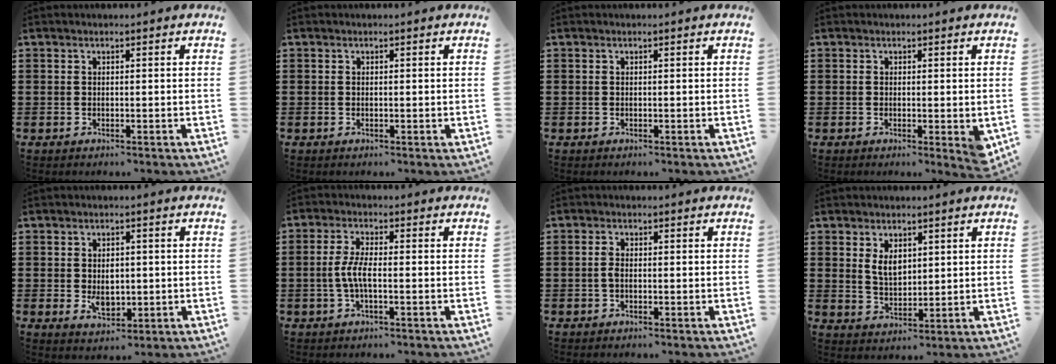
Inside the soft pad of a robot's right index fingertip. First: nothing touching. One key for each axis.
{"total": 0.0}
{"total": 0.0}
{"total": 1.9, "fx": 0.0, "fy": 0.4, "fz": 1.8, "tx": -0.024, "ty": -0.005, "tz": -0.001}
{"total": 3.6, "fx": 0.0, "fy": 2.3, "fz": 2.7, "tx": -0.047, "ty": 0.005, "tz": -0.002}
{"total": 4.2, "fx": -1.0, "fy": 1.0, "fz": 4.0, "tx": -0.100, "ty": -0.007, "tz": -0.028}
{"total": 1.7, "fx": -0.3, "fy": 0.7, "fz": 1.5, "tx": -0.037, "ty": -0.003, "tz": -0.009}
{"total": 4.0, "fx": 1.7, "fy": 2.4, "fz": 2.7, "tx": -0.051, "ty": 0.005, "tz": 0.029}